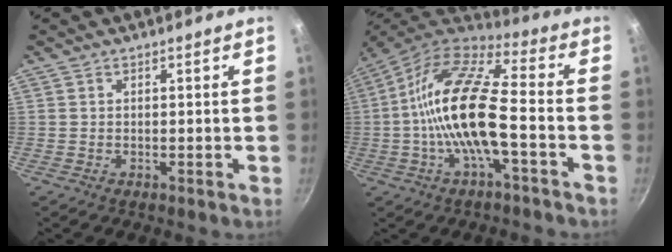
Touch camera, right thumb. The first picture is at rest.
{"total": 17.5, "force": [-3.2, 5.9, 16.2], "torque": [-0.307, 0.040, -0.079]}